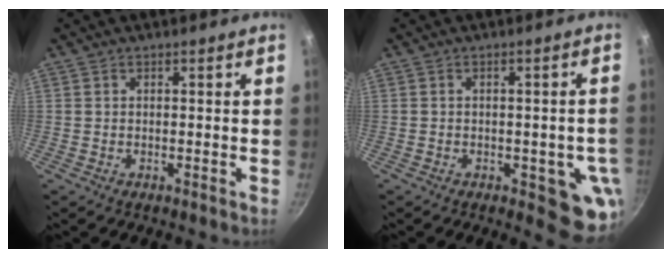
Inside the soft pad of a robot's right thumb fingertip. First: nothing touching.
{"total": 9.0, "force": [-2.6, 4.1, 7.6], "torque": [-0.043, 0.003, -0.029]}